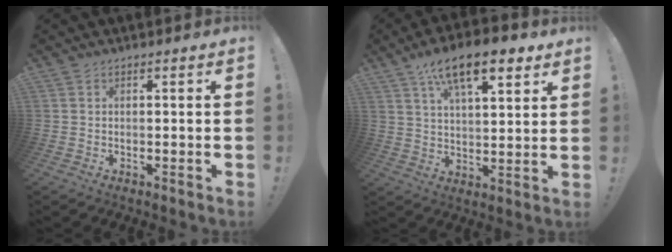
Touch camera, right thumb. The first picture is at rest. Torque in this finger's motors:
{"motor_torque": [-0.21, 1.14, 1.07, 1.18, 0.42]}